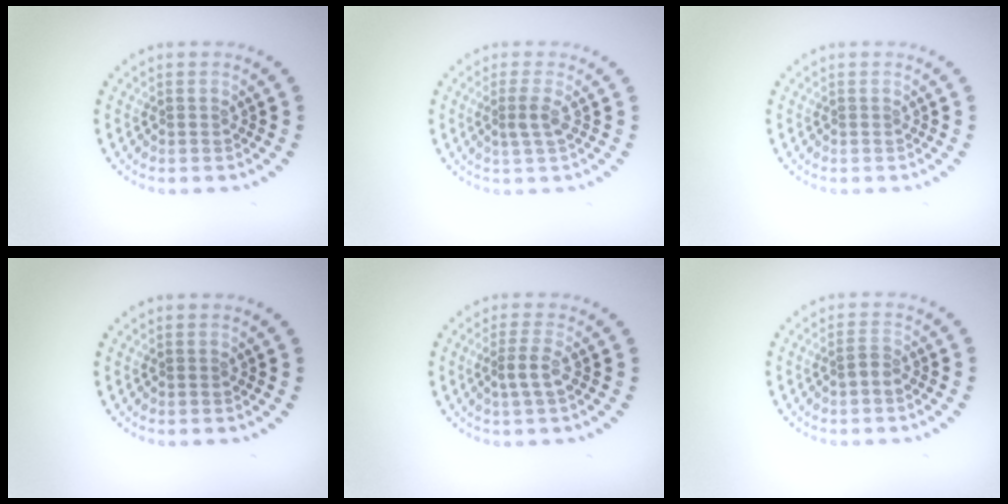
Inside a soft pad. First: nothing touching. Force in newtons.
{"total": 1.5, "press": 1.1, "slide": 1.0}
{"total": 0.0}
{"total": 0.0}
{"total": 1.9, "press": 1.4, "slide": 1.2}
{"total": 1.2, "press": 1.1, "slide": 0.5}